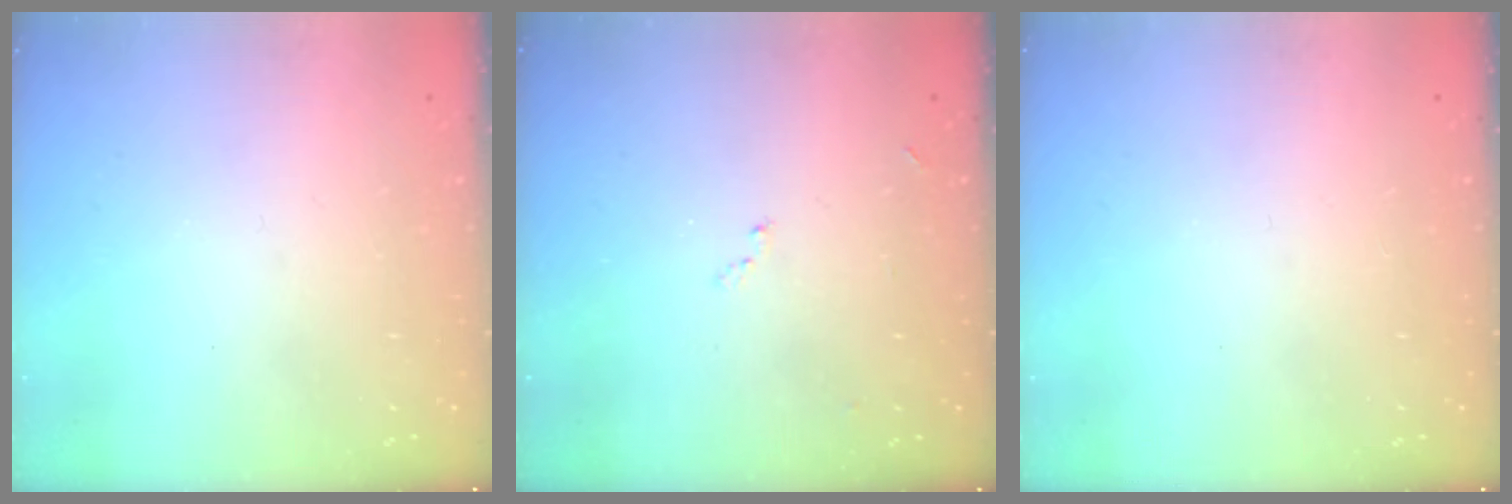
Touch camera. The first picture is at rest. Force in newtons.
{"total": 9.6, "press": 9.6, "slide": 1.2}
{"total": 0.0}